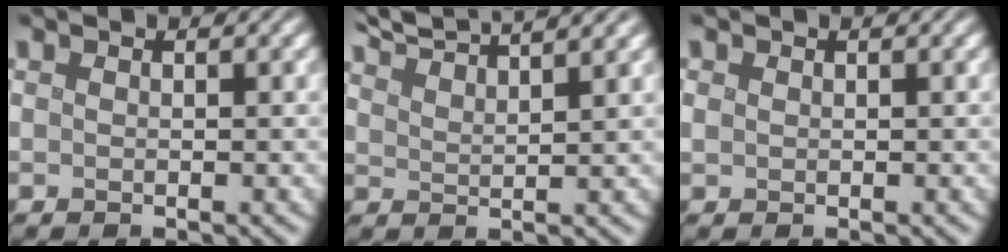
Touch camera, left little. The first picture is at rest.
{"total": 5.9, "force": [5.4, 0.5, 2.3], "torque": [-0.040, 0.016, 0.085]}
{"total": 0.0}